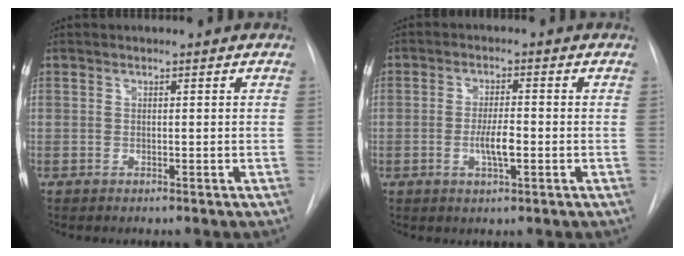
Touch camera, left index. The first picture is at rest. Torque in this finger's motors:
{"motor_torque": [0.65, 0.12, 0.15, 0.07]}